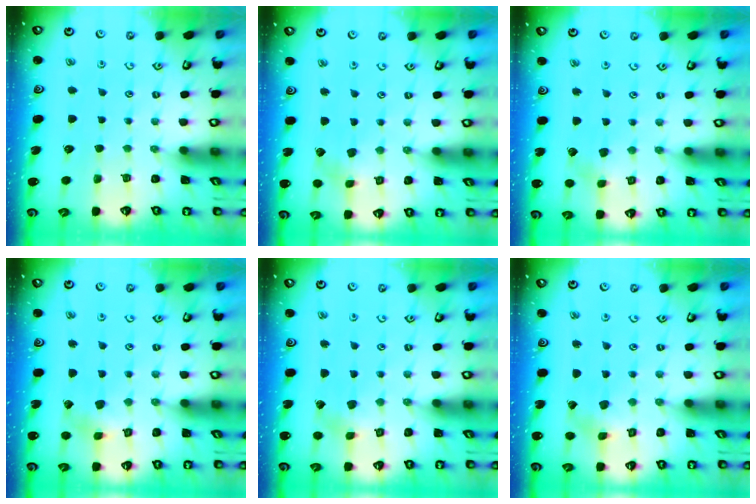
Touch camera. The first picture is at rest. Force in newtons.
{"total": 3.0, "press": 2.9, "slide": 0.3}
{"total": 3.2, "press": 3.1, "slide": 0.6}
{"total": 2.7, "press": 2.7, "slide": 0.3}
{"total": 1.9, "press": 1.9, "slide": 0.3}
{"total": 1.4, "press": 1.4, "slide": 0.2}